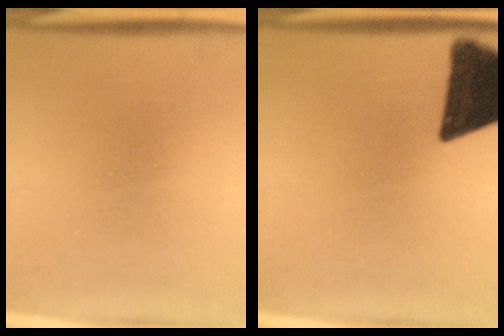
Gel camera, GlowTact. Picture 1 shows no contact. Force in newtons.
{"total": 15.8}